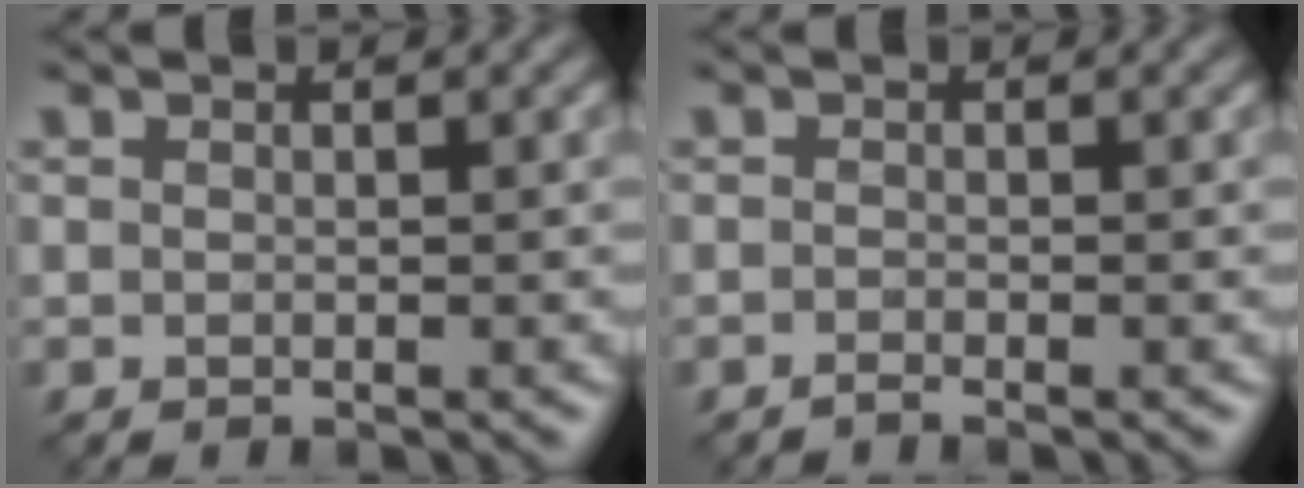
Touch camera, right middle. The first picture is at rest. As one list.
[{"total": 0.8, "force": [-0.7, 0.0, 0.4], "torque": [-0.006, -0.004, -0.016]}]